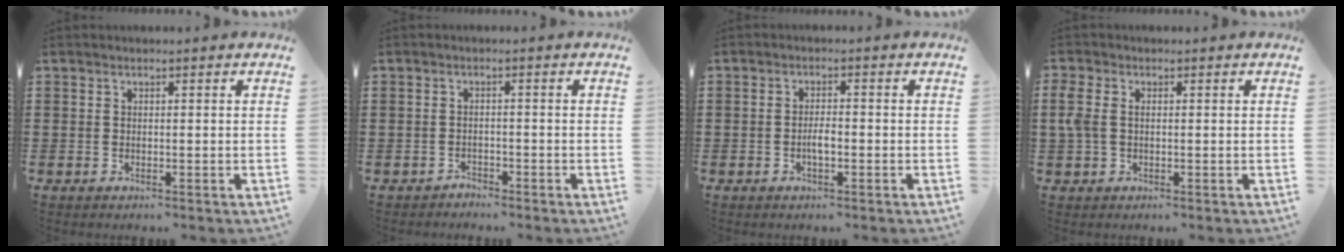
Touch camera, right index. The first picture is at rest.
{"total": 1.6, "force": [-1.5, 0.5, -0.2], "torque": [-0.001, 0.006, -0.035]}
{"total": 2.9, "force": [-1.0, 0.9, 2.6], "torque": [-0.056, 0.001, -0.020]}
{"total": 2.7, "force": [0.1, 1.7, 2.1], "torque": [-0.058, 0.002, -0.003]}